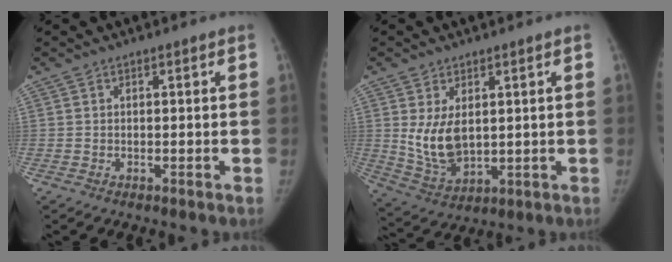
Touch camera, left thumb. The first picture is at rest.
{"total": 8.7, "force": [1.7, 5.1, 6.8], "torque": [-0.118, -0.019, 0.053]}